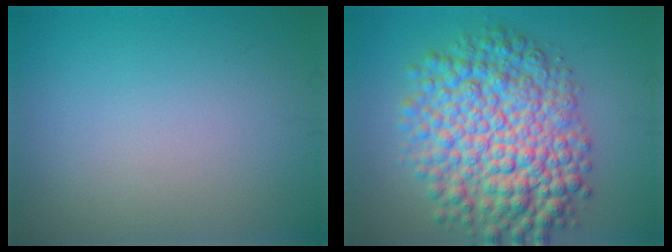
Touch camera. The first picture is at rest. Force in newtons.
{"total": 10.5, "press": 10.5, "slide": 0.2}